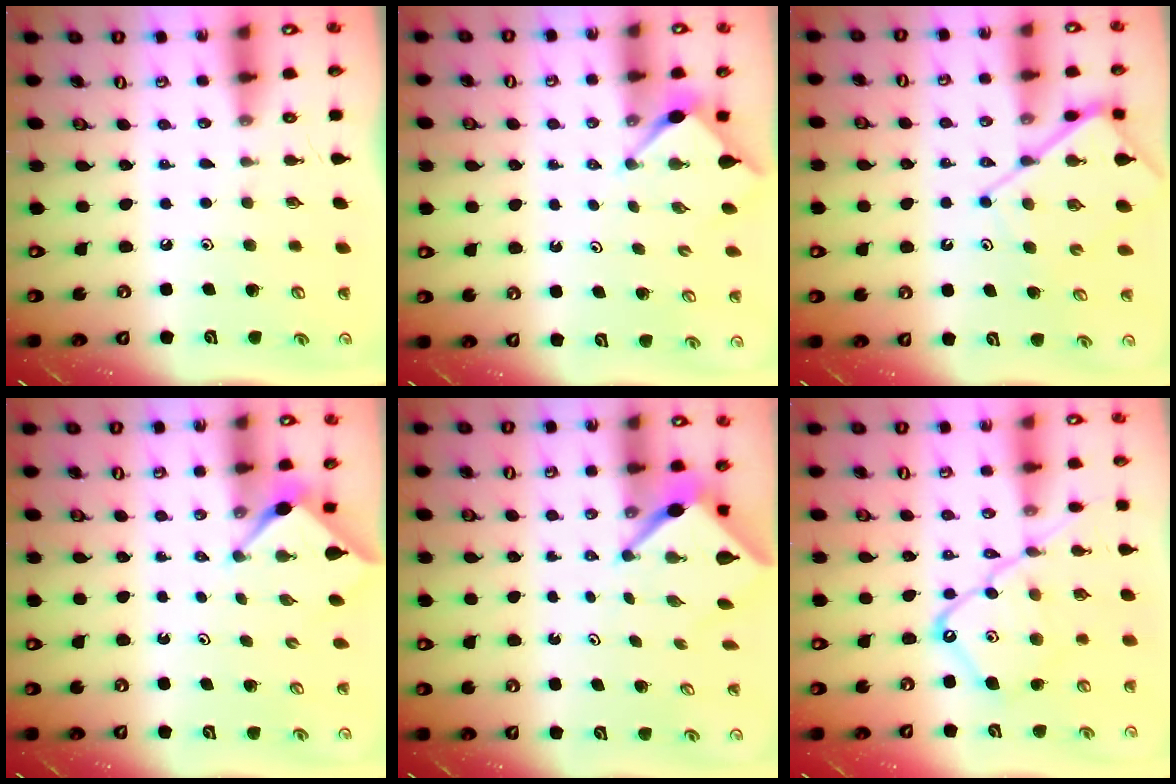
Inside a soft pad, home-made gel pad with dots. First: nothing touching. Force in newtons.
{"total": 2.9, "press": 2.9, "slide": 0.3}
{"total": 9.9, "press": 9.8, "slide": 1.0}
{"total": 3.0, "press": 2.9, "slide": 0.3}
{"total": 3.9, "press": 3.9, "slide": 0.2}
{"total": 16.5, "press": 16.4, "slide": 1.6}